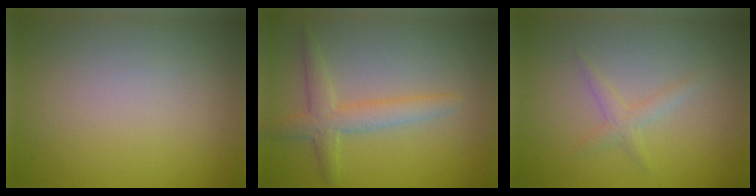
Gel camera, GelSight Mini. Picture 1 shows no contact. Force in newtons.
{"total": 3.0, "press": 3.0, "slide": 0.0}
{"total": 1.3, "press": 1.3, "slide": 0.0}